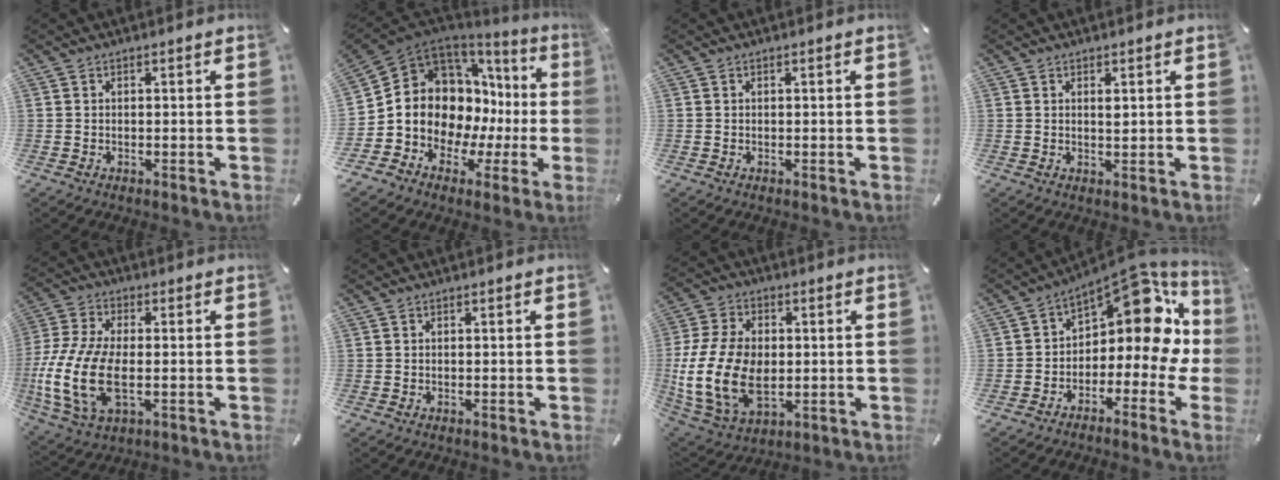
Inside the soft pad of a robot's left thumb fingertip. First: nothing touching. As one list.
[{"total": 11.9, "force": [1.8, 10.5, 5.3], "torque": [-0.092, -0.049, 0.042]}, {"total": 0.0}, {"total": 1.3, "force": [0.7, 0.4, 1.1], "torque": [-0.015, -0.003, 0.010]}, {"total": 15.3, "force": [-2.3, 8.2, 12.7], "torque": [-0.289, -0.017, -0.042]}, {"total": 0.0}, {"total": 17.8, "force": [-1.5, 12.7, 12.3], "torque": [-0.274, 0.004, -0.027]}, {"total": 14.2, "force": [4.7, 7.1, 11.4], "torque": [-0.160, -0.054, 0.066]}]